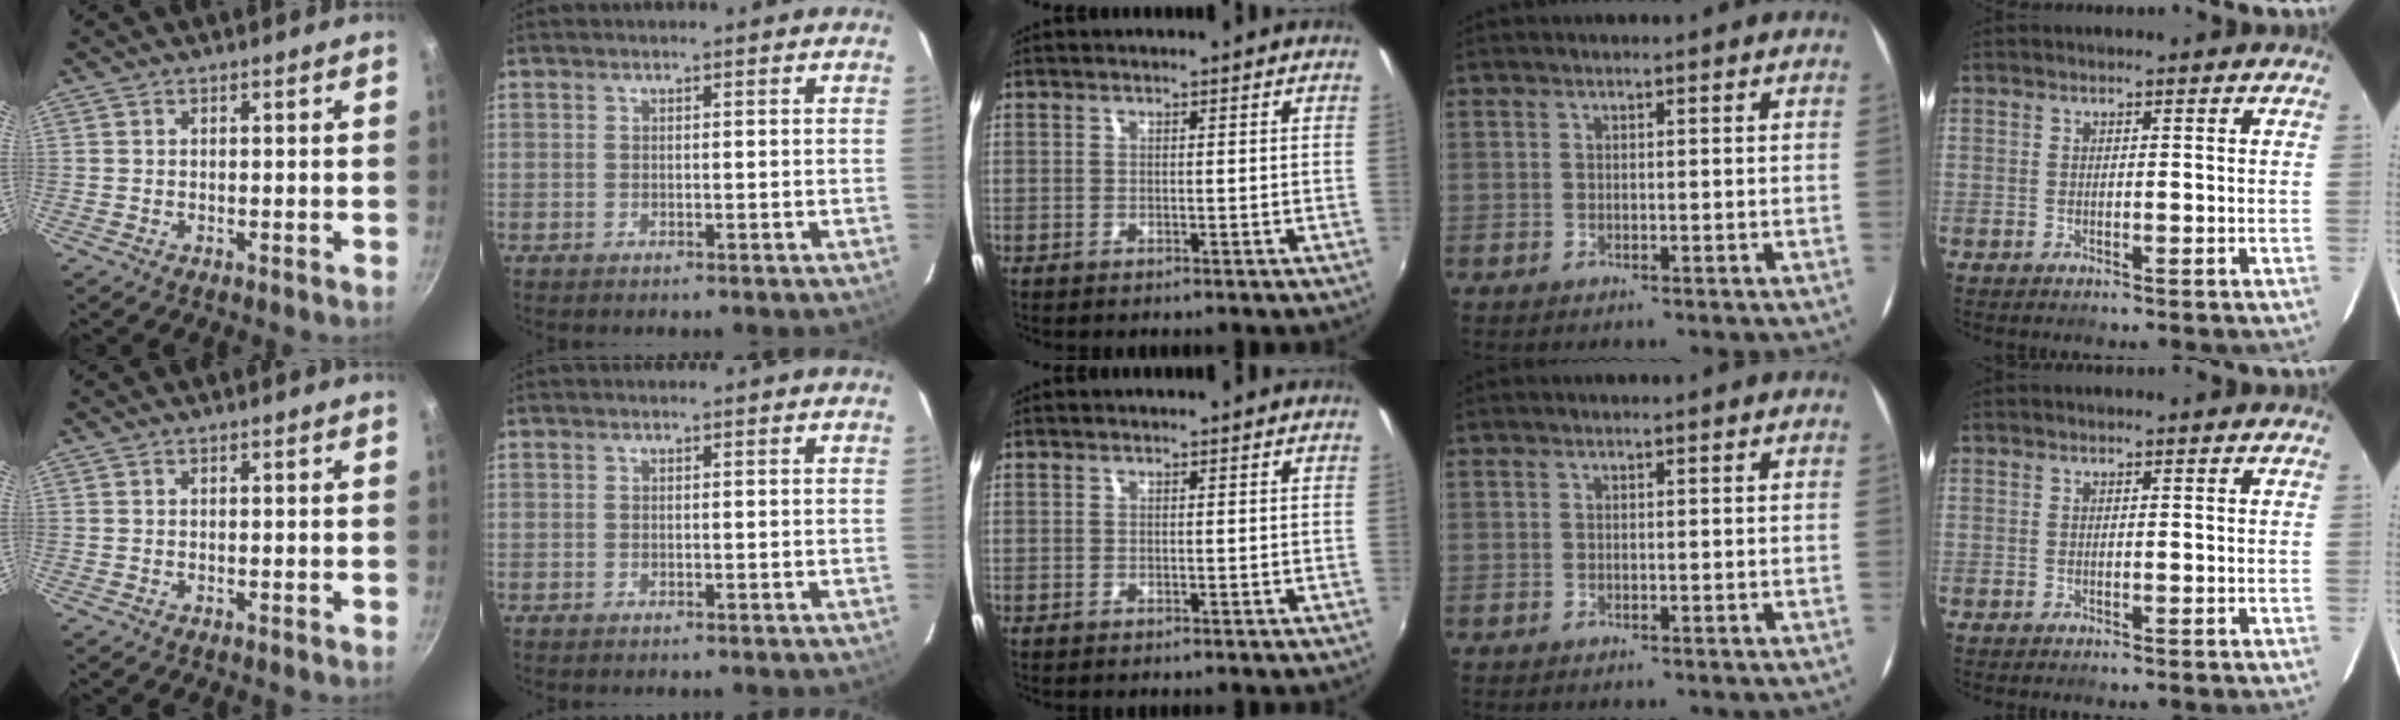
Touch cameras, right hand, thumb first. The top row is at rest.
{}